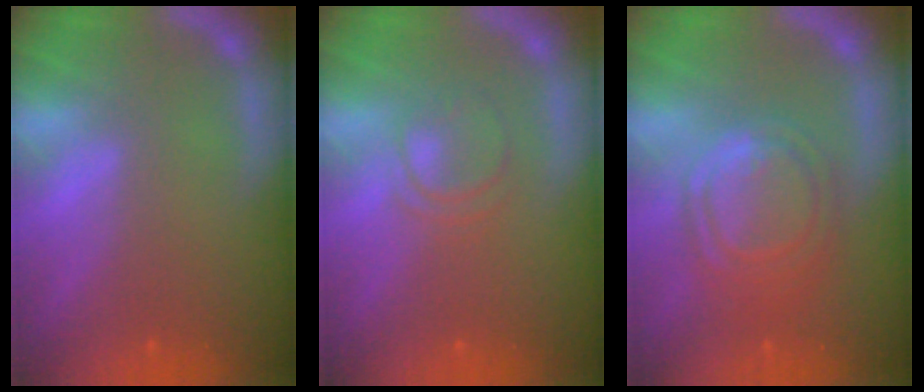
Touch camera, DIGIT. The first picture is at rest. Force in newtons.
{"total": 3.0}
{"total": 8.0}